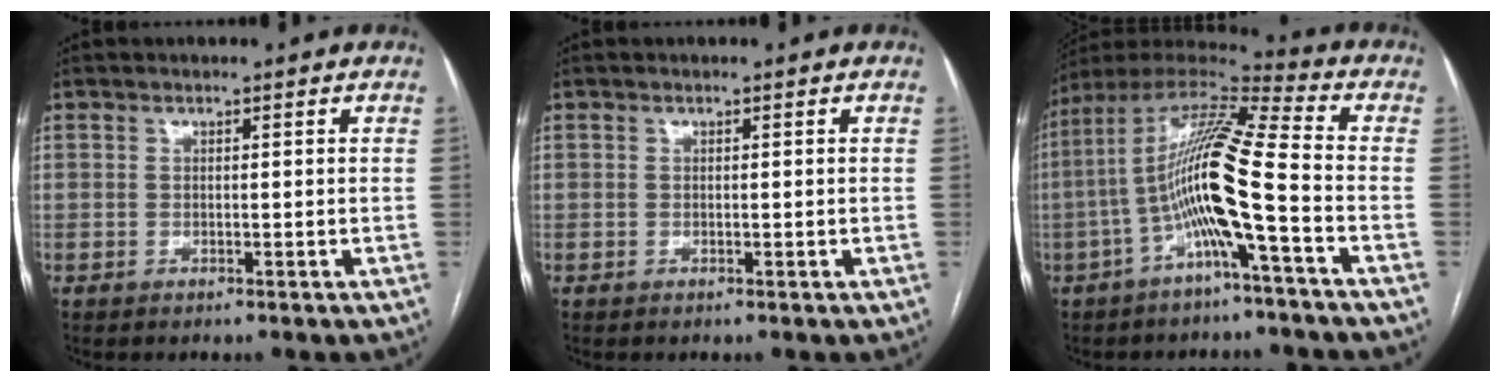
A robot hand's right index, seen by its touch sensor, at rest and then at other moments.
{"total": 0.0}
{"total": 15.1, "force": [-3.7, 0.0, 14.6], "torque": [-0.279, 0.020, -0.080]}